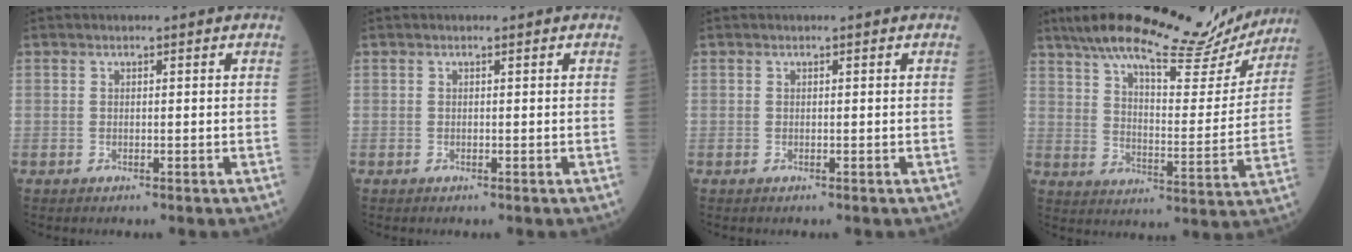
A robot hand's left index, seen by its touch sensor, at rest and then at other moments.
{"total": 0.0}
{"total": 0.0}
{"total": 25.4, "force": [21.6, 5.7, 11.9], "torque": [-0.193, -0.002, 0.291]}